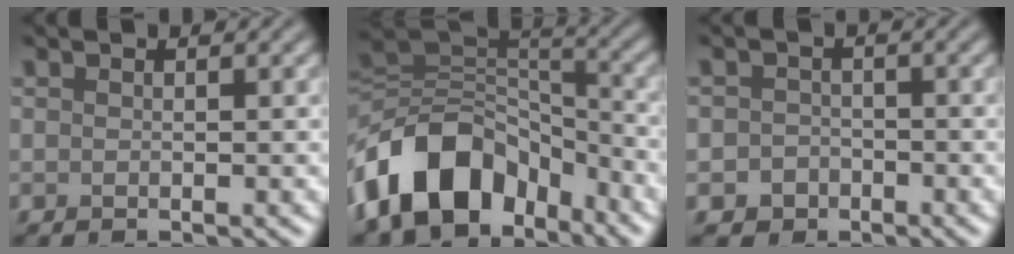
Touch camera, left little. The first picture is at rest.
{"total": 12.0, "force": [-6.5, 7.8, 6.5], "torque": [-0.119, 0.015, -0.127]}
{"total": 2.0, "force": [-0.9, 1.7, 0.3], "torque": [0.009, 0.002, -0.020]}